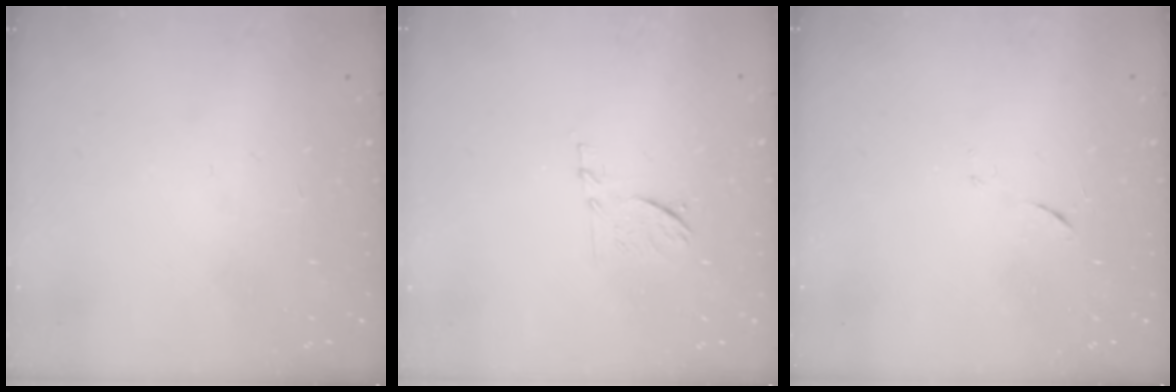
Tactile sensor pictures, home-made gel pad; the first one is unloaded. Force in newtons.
{"total": 6.9, "press": 6.8, "slide": 1.0}
{"total": 6.7, "press": 6.6, "slide": 0.6}